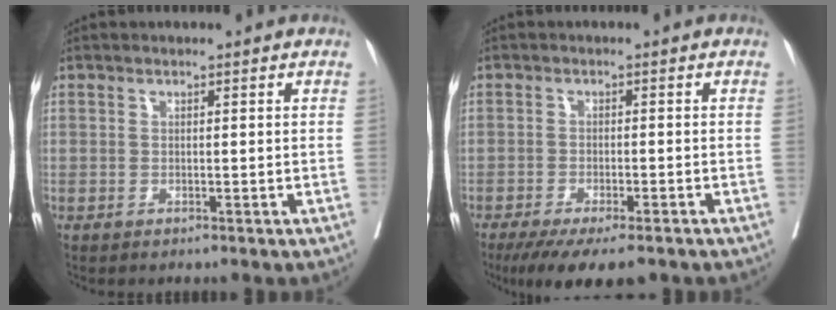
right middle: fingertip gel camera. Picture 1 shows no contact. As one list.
[{"total": 11.3, "force": [-8.7, 2.3, 6.8], "torque": [-0.096, -0.018, -0.129]}]